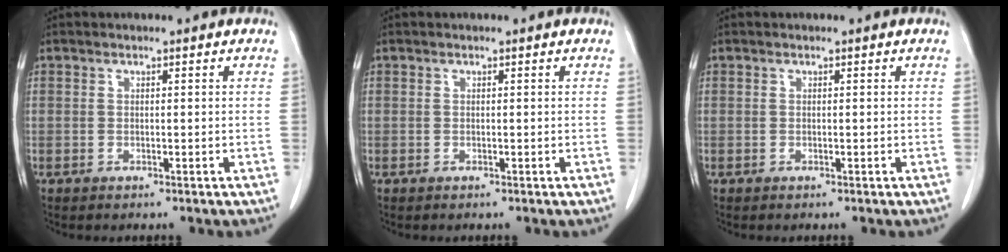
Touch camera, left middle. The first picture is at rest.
{"total": 0.0}
{"total": 0.0}